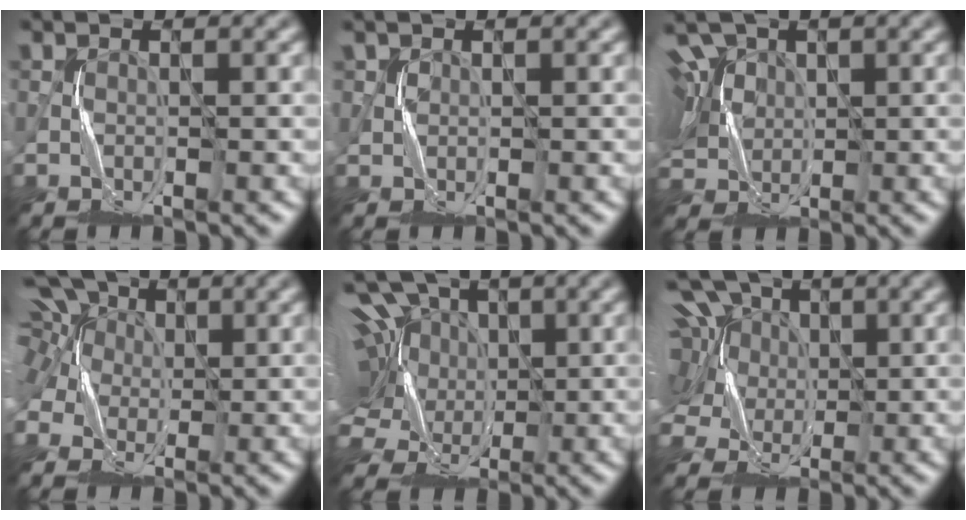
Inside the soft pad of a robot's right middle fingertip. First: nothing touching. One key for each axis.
{"total": 1.1, "fx": 0.7, "fy": 0.8, "fz": 0.2, "tx": -0.006, "ty": 0.003, "tz": 0.020}
{"total": 11.4, "fx": 3.9, "fy": 7.6, "fz": 7.5, "tx": -0.149, "ty": 0.035, "tz": 0.034}
{"total": 8.6, "fx": 3.5, "fy": 6.0, "fz": 5.1, "tx": -0.119, "ty": 0.037, "tz": 0.024}
{"total": 17.8, "fx": 5.3, "fy": 12.4, "fz": 11.6, "tx": -0.232, "ty": 0.055, "tz": 0.045}
{"total": 13.9, "fx": 5.5, "fy": 9.6, "fz": 8.4, "tx": -0.153, "ty": 0.045, "tz": 0.056}